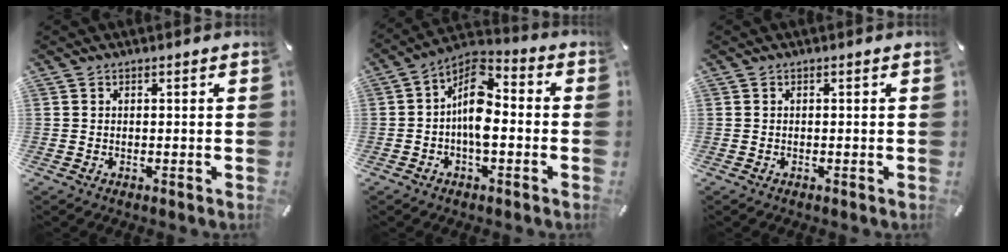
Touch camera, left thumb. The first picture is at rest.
{"total": 9.8, "force": [-1.7, 5.4, 8.0], "torque": [-0.162, -0.003, -0.029]}
{"total": 0.0}